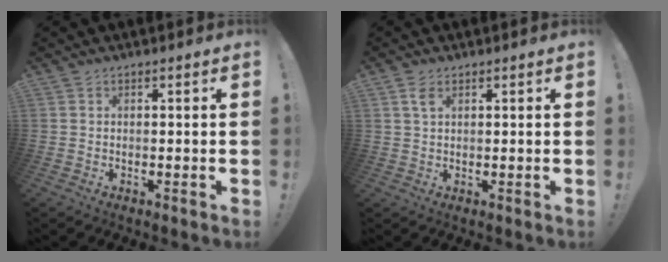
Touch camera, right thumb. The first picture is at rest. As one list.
[{"total": 2.3, "force": [1.2, 1.0, 1.7], "torque": [-0.020, -0.005, 0.018]}]